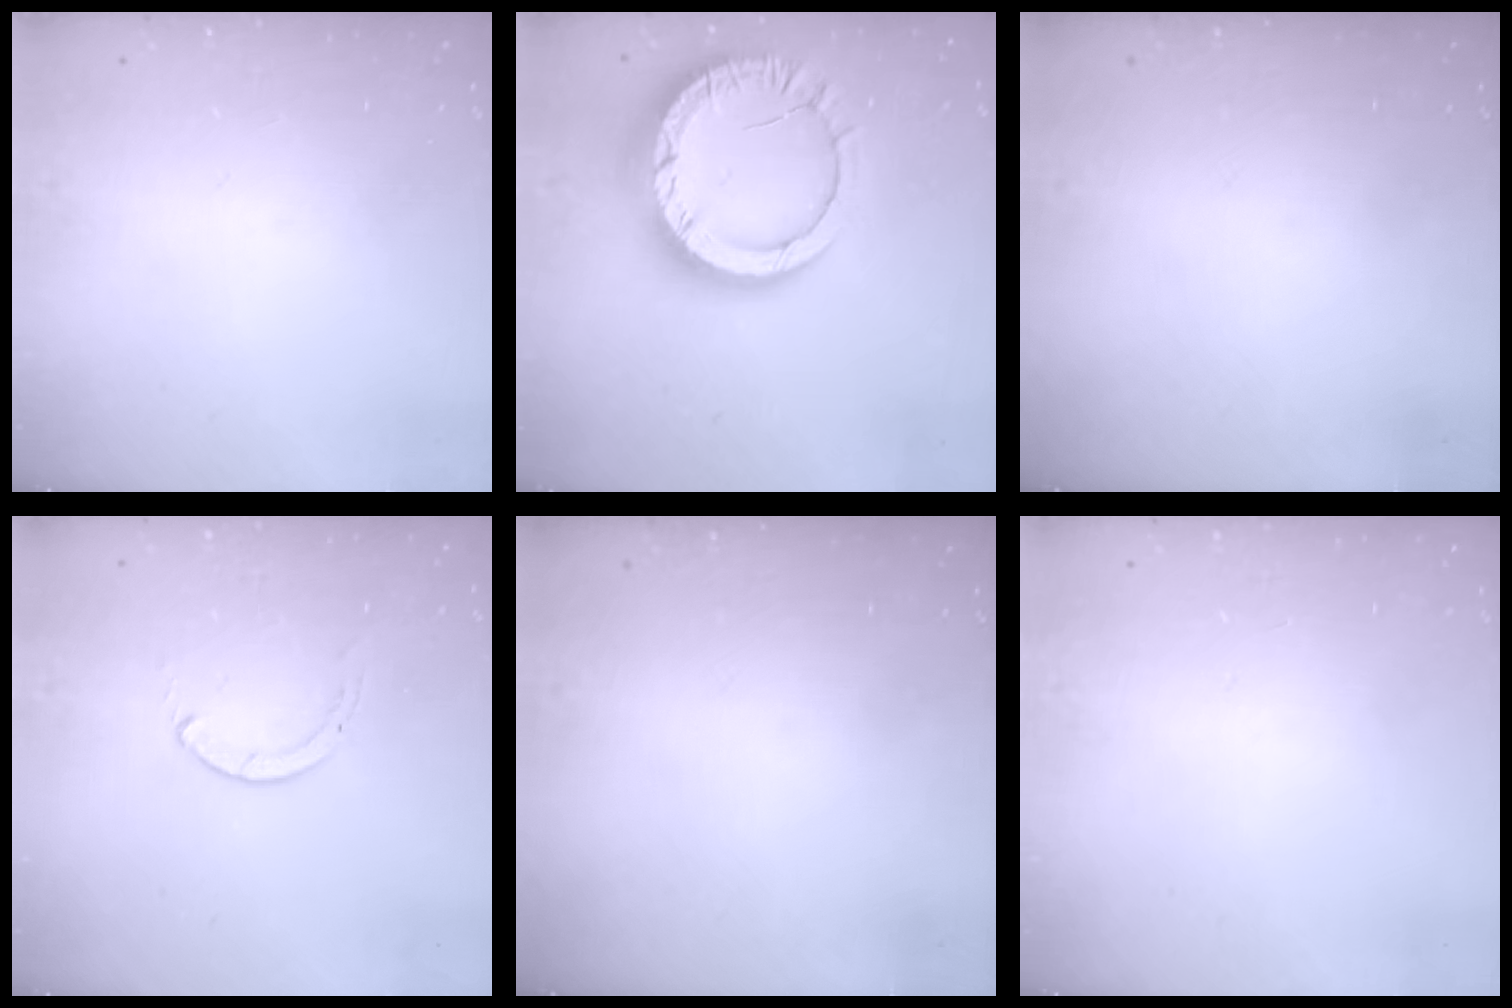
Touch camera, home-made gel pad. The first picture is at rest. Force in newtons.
{"total": 14.9, "press": 14.8, "slide": 1.5}
{"total": 0.0}
{"total": 0.0}
{"total": 0.0}
{"total": 2.6, "press": 2.6, "slide": 0.2}